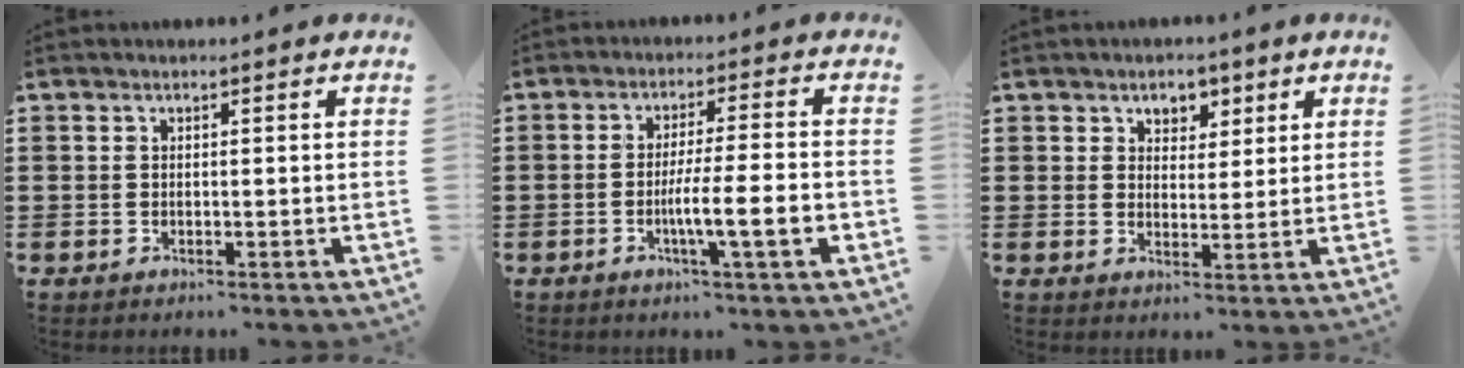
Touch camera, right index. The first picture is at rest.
{"total": 8.4, "force": [-2.5, 0.6, 8.0], "torque": [-0.137, -0.009, -0.044]}
{"total": 3.4, "force": [2.1, 2.6, 0.8], "torque": [-0.022, 0.010, 0.035]}